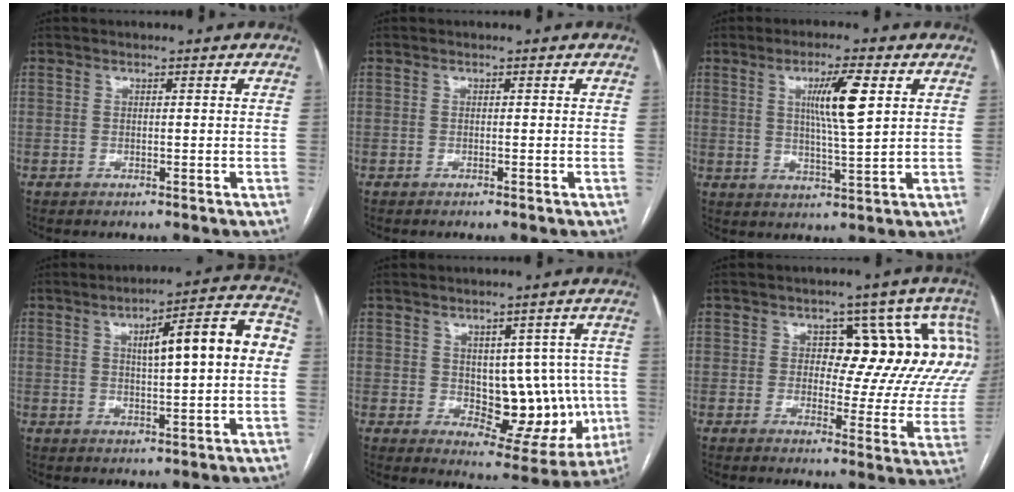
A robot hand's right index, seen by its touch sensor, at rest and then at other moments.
{"total": 0.0}
{"total": 7.8, "force": [2.4, 0.2, 7.4], "torque": [-0.131, -0.002, 0.042]}
{"total": 12.4, "force": [1.9, 2.1, 12.0], "torque": [-0.162, 0.037, 0.025]}
{"total": 12.5, "force": [-0.5, 7.0, 10.3], "torque": [-0.110, 0.016, 0.017]}
{"total": 15.6, "force": [4.5, 7.7, 12.8], "torque": [-0.142, 0.017, 0.044]}